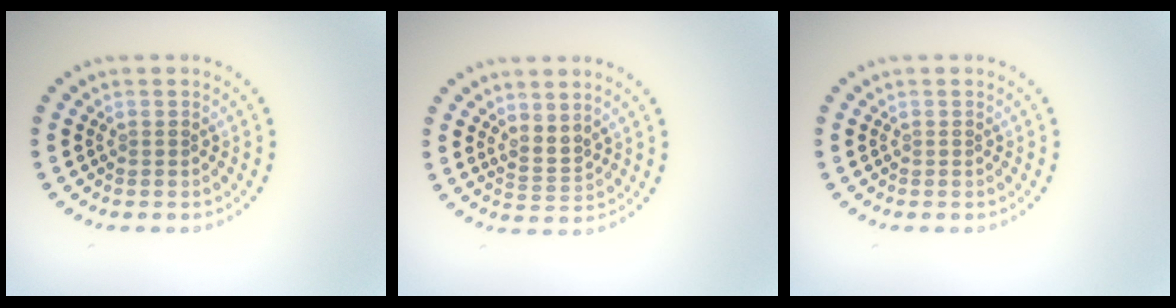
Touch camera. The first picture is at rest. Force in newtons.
{"total": 2.0, "press": 1.5, "slide": 1.3}
{"total": 0.0}